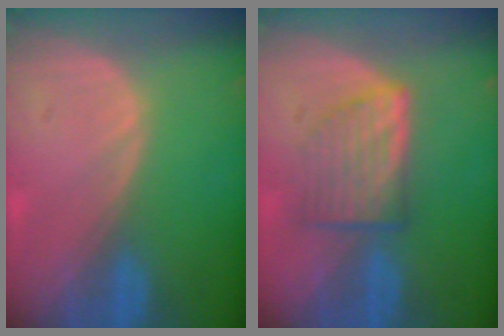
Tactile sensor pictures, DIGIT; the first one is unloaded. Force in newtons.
{"total": 6.2, "press": 5.9, "slide": 1.9}